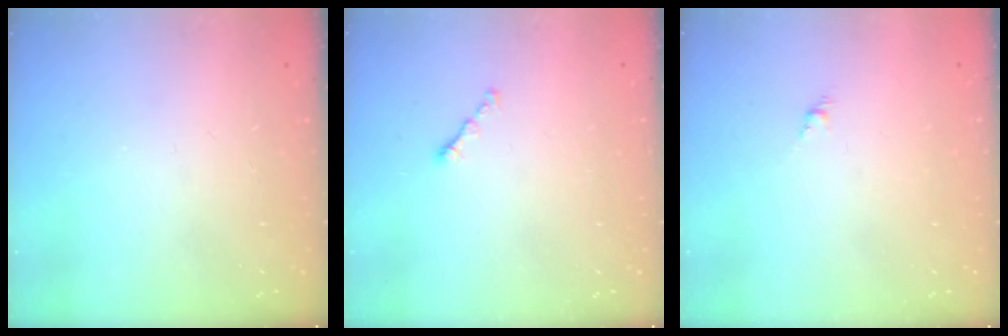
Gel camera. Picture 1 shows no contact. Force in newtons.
{"total": 0.8, "press": 0.6, "slide": 0.4}
{"total": 1.6, "press": 1.5, "slide": 0.5}